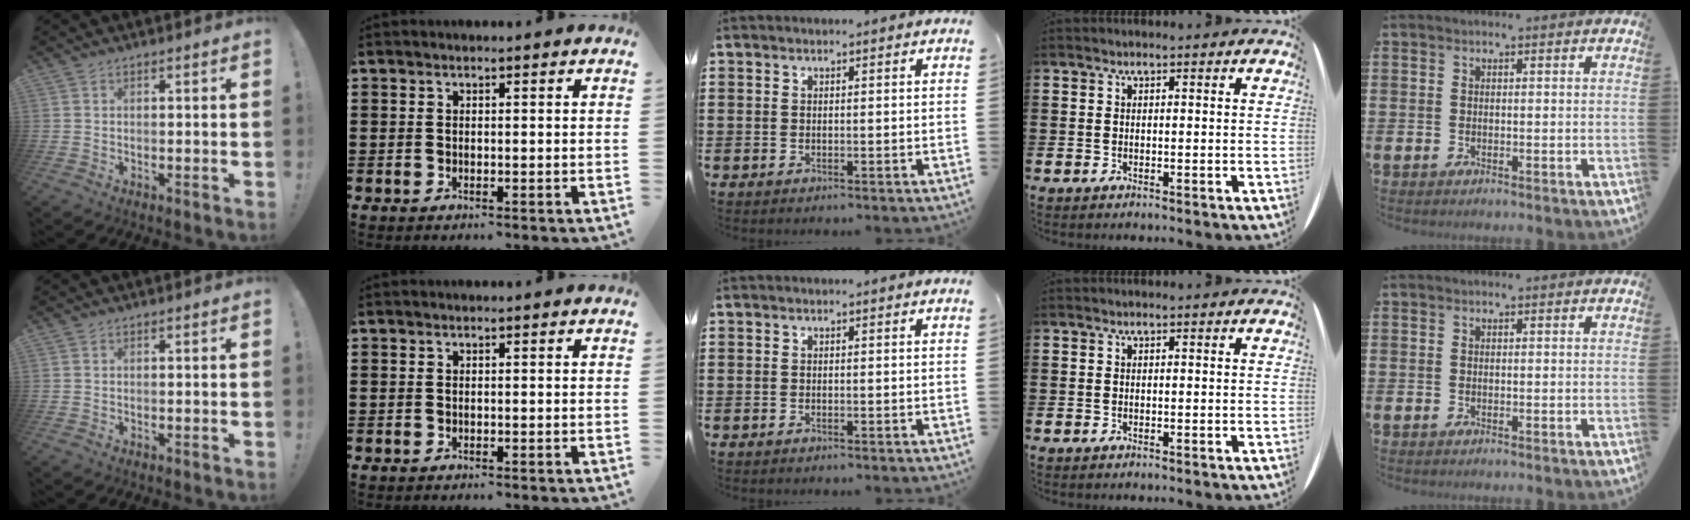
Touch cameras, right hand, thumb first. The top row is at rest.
{}